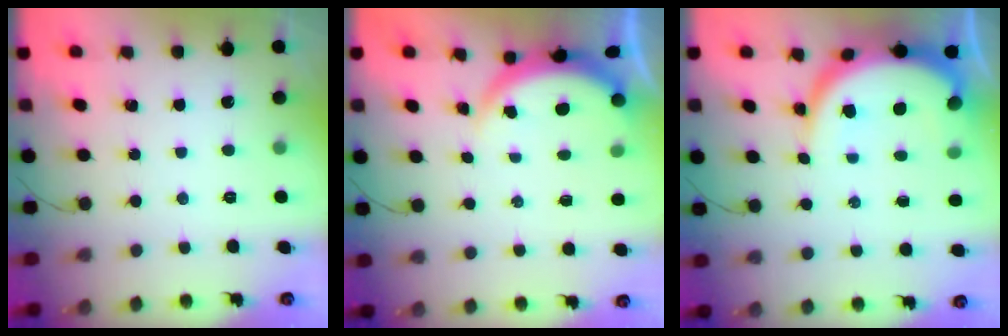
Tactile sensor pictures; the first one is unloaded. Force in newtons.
{"total": 3.8, "press": 3.7, "slide": 0.6}
{"total": 10.3, "press": 10.3, "slide": 0.9}